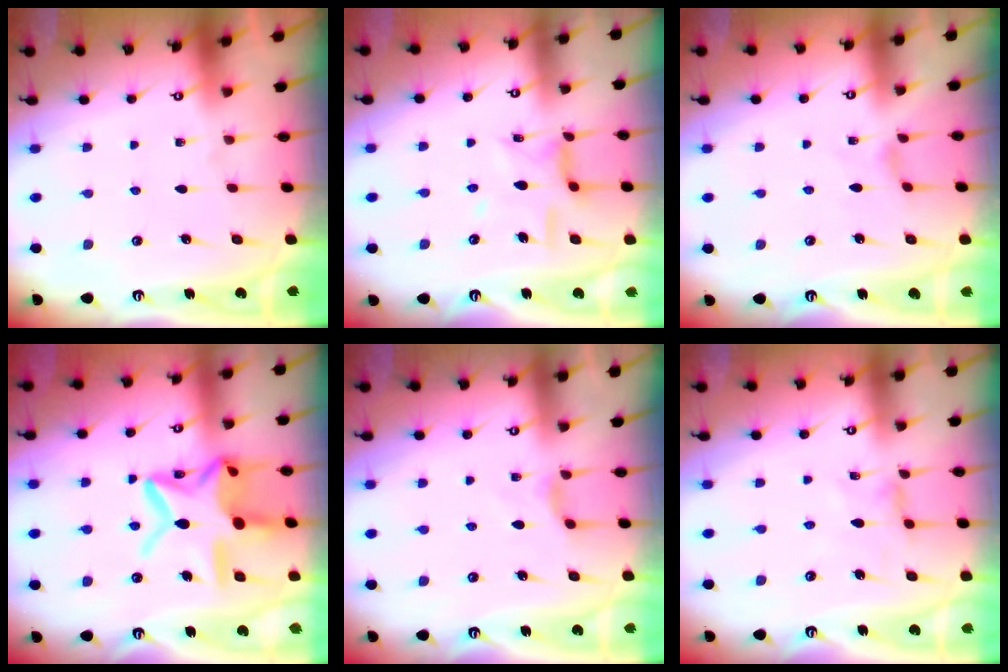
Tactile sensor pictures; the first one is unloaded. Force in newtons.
{"total": 10.8, "press": 10.7, "slide": 0.9}
{"total": 0.0}
{"total": 19.9, "press": 19.8, "slide": 1.5}
{"total": 3.0, "press": 2.9, "slide": 0.5}
{"total": 2.0, "press": 1.9, "slide": 0.4}